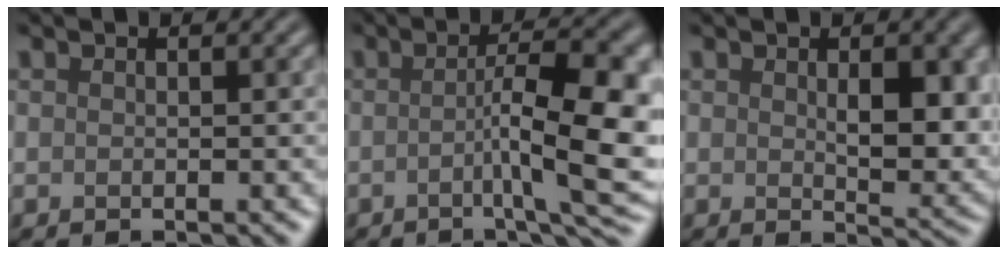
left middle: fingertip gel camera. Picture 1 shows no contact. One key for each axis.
{"total": 9.1, "fx": -1.3, "fy": 2.2, "fz": 8.7, "tx": -0.115, "ty": 0.004, "tz": -0.023}
{"total": 4.8, "fx": 0.8, "fy": 2.2, "fz": 4.2, "tx": -0.057, "ty": -0.009, "tz": 0.022}